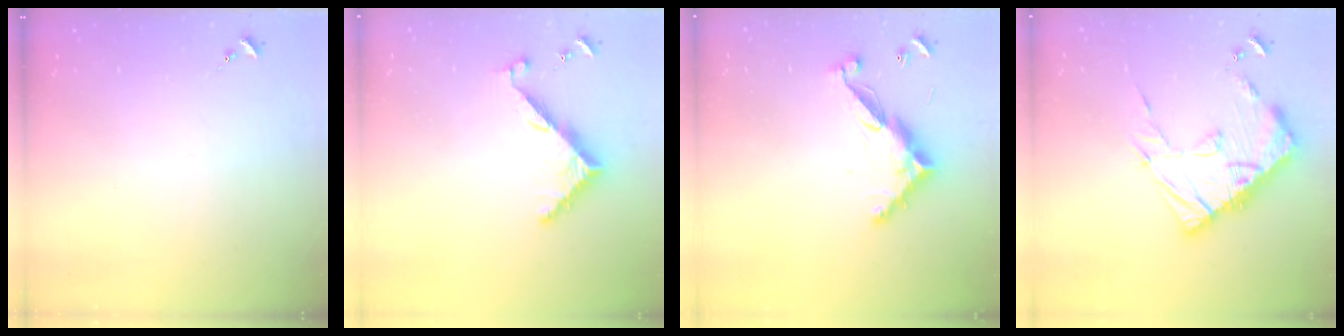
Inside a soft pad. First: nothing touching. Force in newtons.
{"total": 7.8, "press": 7.8, "slide": 0.1}
{"total": 11.5, "press": 11.5, "slide": 0.4}
{"total": 18.5, "press": 18.5, "slide": 1.8}